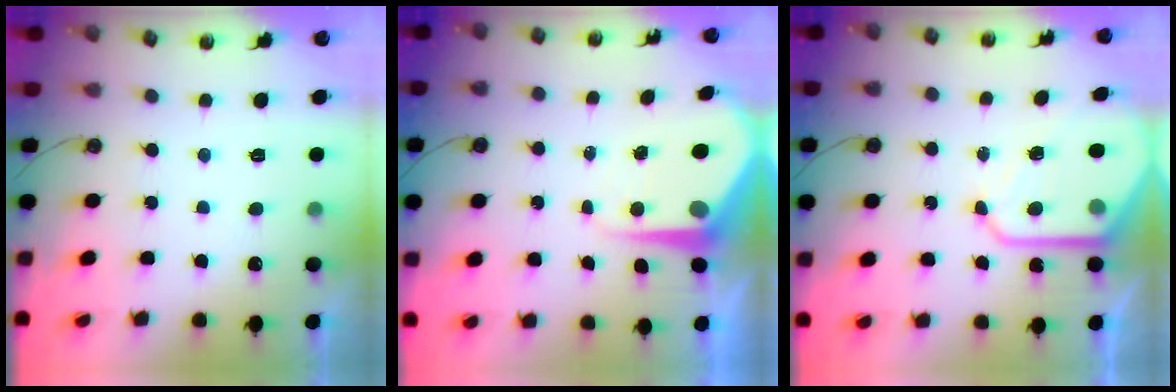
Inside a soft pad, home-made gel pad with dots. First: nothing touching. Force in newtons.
{"total": 7.7, "press": 7.6, "slide": 0.6}
{"total": 11.6, "press": 11.6, "slide": 0.9}